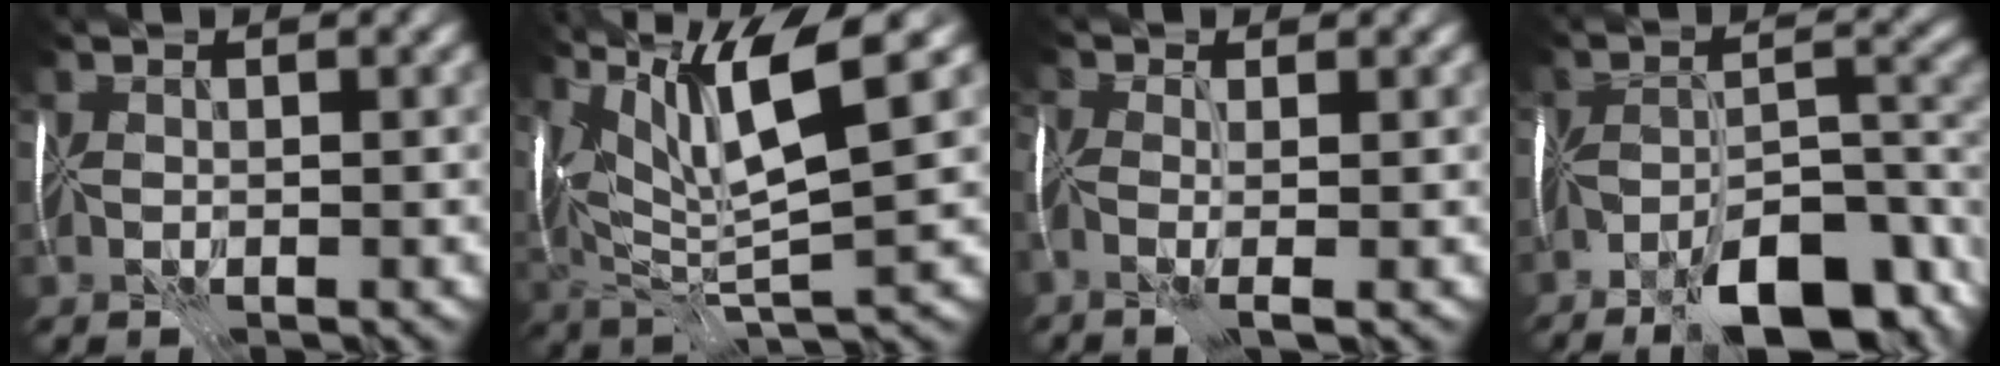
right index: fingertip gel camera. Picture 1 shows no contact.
{"total": 9.7, "force": [4.9, 1.4, 8.3], "torque": [-0.157, 0.010, 0.092]}
{"total": 3.9, "force": [-0.7, 1.6, 3.5], "torque": [-0.068, 0.006, -0.018]}
{"total": 10.4, "force": [-6.9, 3.1, 7.1], "torque": [-0.106, 0.003, -0.122]}